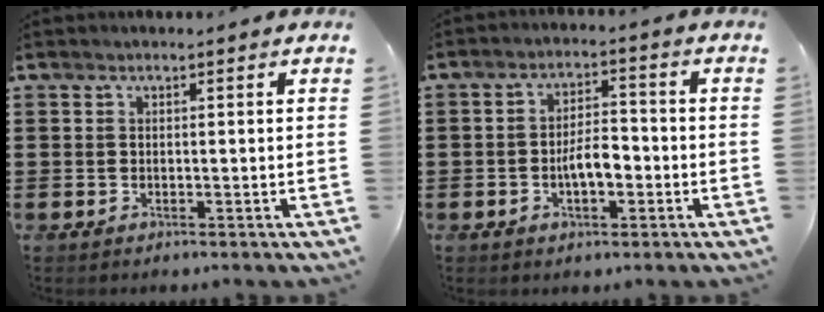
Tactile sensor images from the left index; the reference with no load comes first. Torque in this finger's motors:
{"motor_torque": [0.57, 0.48, 0.49, 0.08]}